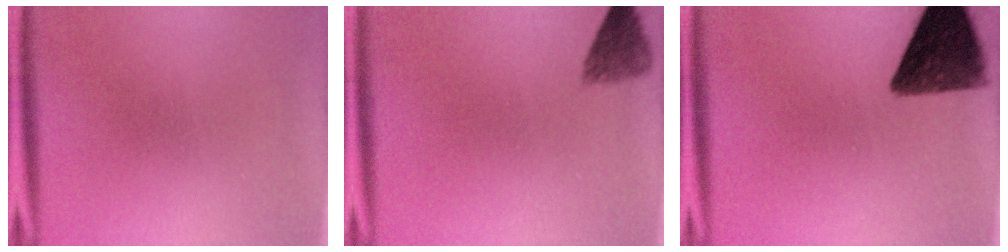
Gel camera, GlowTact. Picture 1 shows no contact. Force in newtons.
{"total": 3.4}
{"total": 11.8}